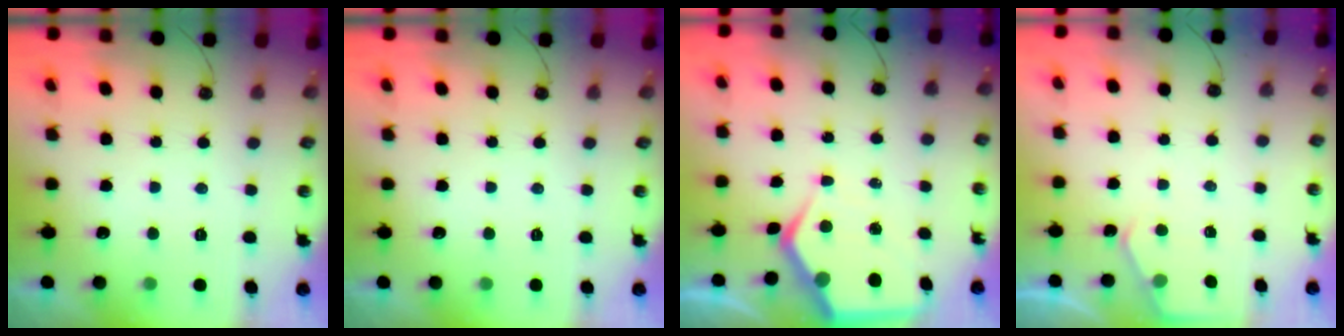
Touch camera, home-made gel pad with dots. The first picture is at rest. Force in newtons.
{"total": 0.0}
{"total": 9.3, "press": 9.2, "slide": 1.1}
{"total": 3.9, "press": 3.9, "slide": 0.5}